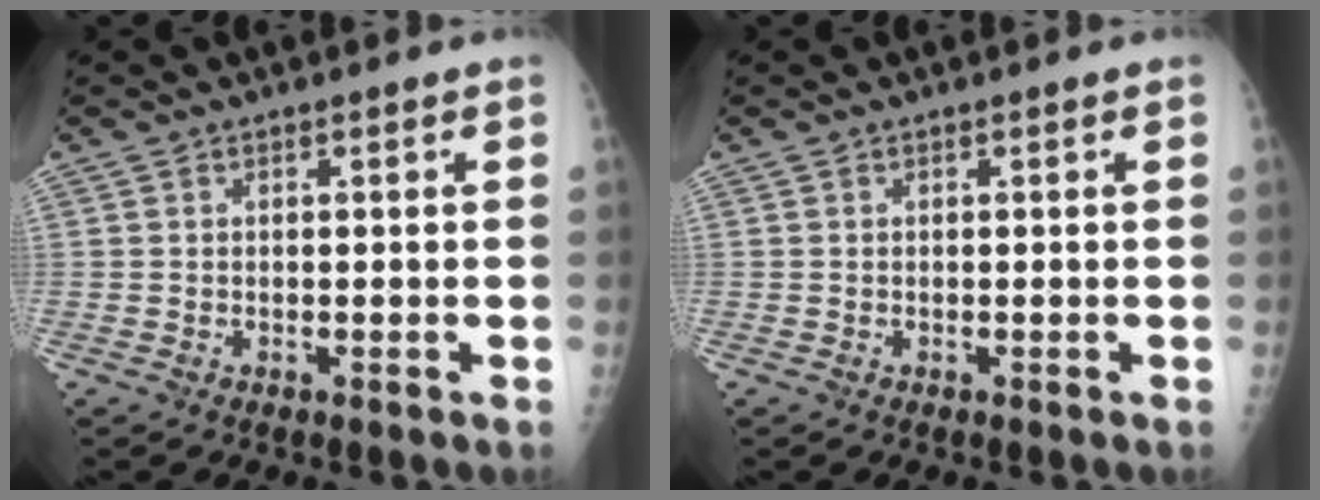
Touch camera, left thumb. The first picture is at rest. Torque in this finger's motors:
{"motor_torque": [0.05, -0.04, -0.09, -0.14, 0.00]}